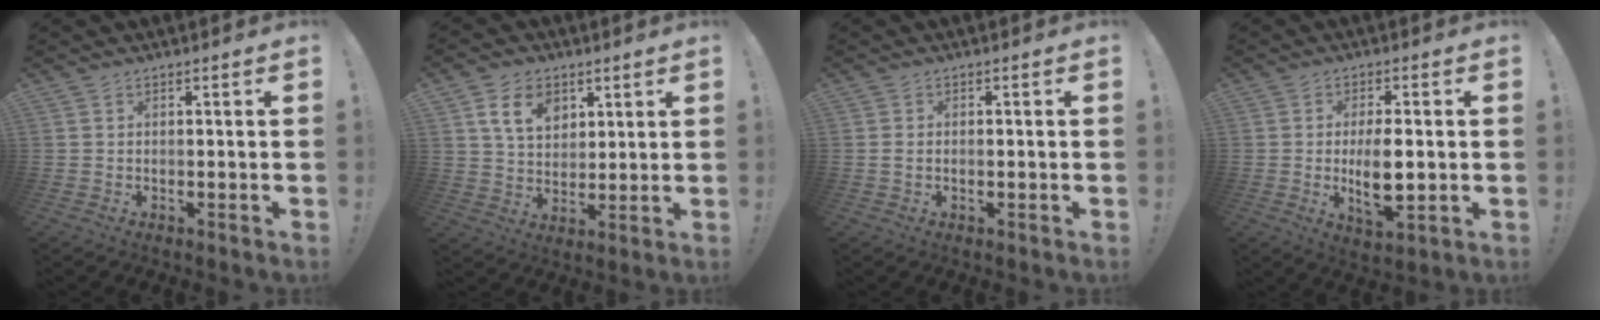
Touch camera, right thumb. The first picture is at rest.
{"total": 11.1, "force": [5.4, 7.9, 5.7], "torque": [-0.085, -0.014, 0.102]}
{"total": 1.0, "force": [0.1, 0.5, 0.9], "torque": [-0.019, 0.003, 0.001]}
{"total": 9.6, "force": [-0.6, 3.9, 8.8], "torque": [-0.151, -0.014, -0.012]}